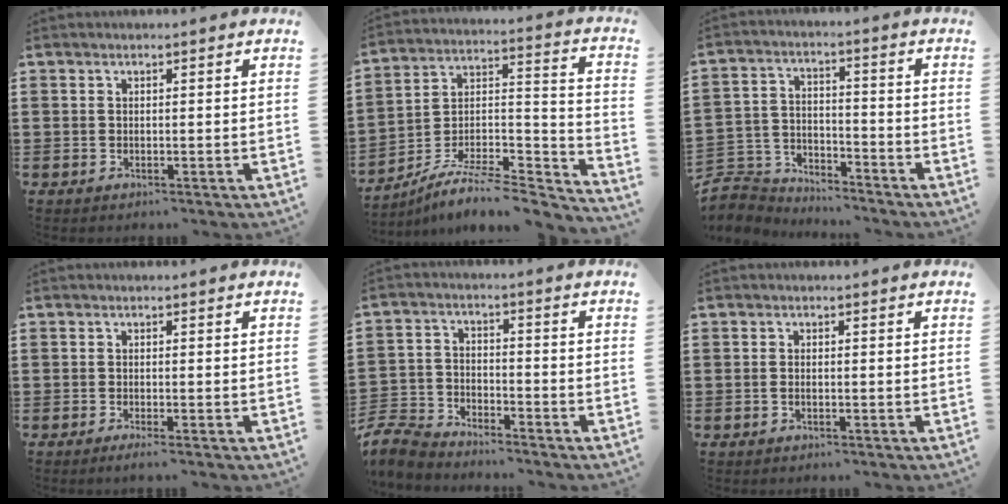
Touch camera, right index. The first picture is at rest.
{"total": 7.7, "force": [-6.7, 1.7, 3.4], "torque": [-0.057, 0.004, -0.133]}
{"total": 5.6, "force": [-5.2, 1.9, 0.1], "torque": [-0.023, 0.006, -0.115]}
{"total": 1.0, "force": [-0.8, -0.2, 0.6], "torque": [-0.017, -0.010, -0.017]}
{"total": 5.6, "force": [-5.4, 1.3, 0.8], "torque": [-0.038, 0.003, -0.116]}
{"total": 0.7, "force": [-0.4, 0.0, 0.6], "torque": [-0.014, -0.009, -0.004]}